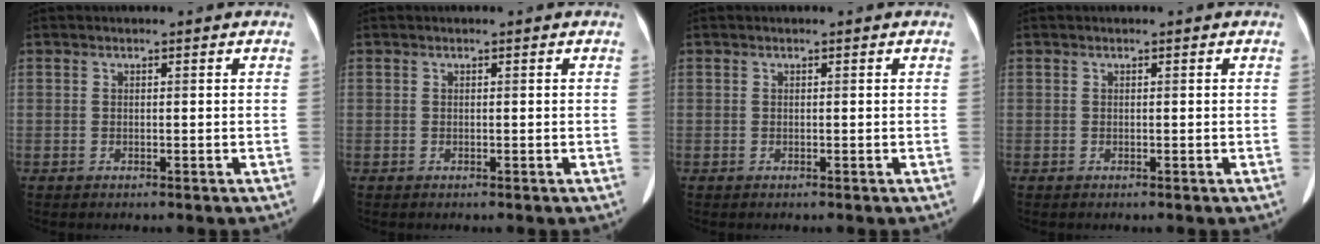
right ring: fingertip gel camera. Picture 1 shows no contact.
{"total": 0.0}
{"total": 0.0}
{"total": 0.0}